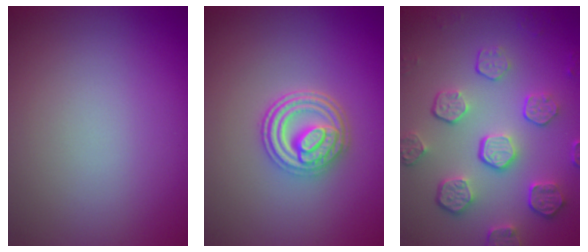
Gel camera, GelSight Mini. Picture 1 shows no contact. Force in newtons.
{"total": 4.5, "press": 3.7, "slide": 2.6}
{"total": 5.7, "press": 4.2, "slide": 3.9}